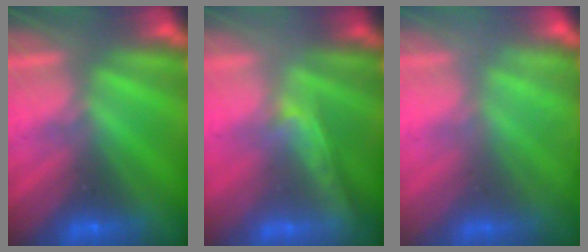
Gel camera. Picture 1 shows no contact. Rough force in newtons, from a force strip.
{"total": 1.8}
{"total": 2.3}